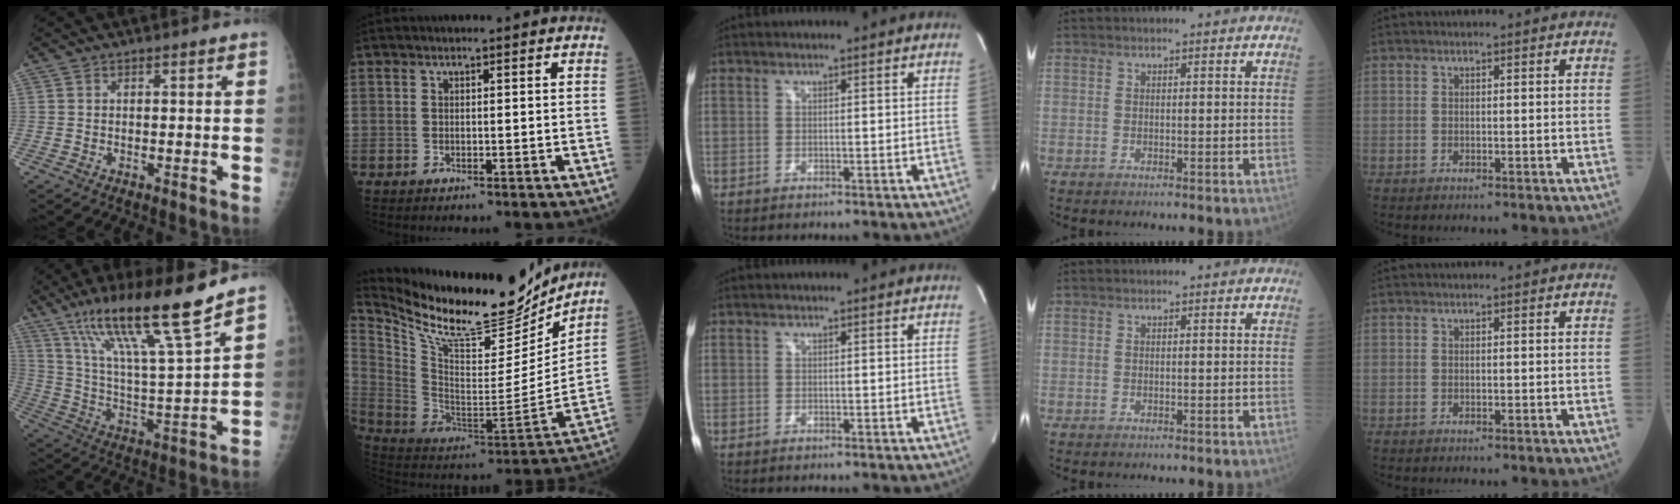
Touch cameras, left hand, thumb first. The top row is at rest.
{"thumb": {"total": 20.4, "force": [14.1, 1.3, 14.7], "torque": [-0.234, -0.065, 0.252]}, "index": {"total": 22.3, "force": [20.0, 4.6, 8.9], "torque": [-0.179, -0.051, 0.327]}}